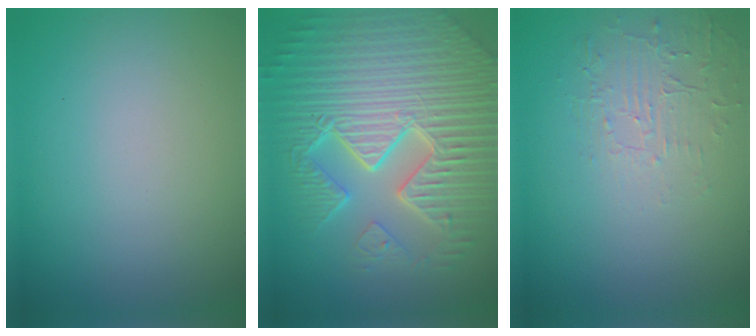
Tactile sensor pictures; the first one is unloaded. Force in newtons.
{"total": 11.1, "press": 7.0, "slide": 8.6}
{"total": 1.8, "press": 0.7, "slide": 1.7}